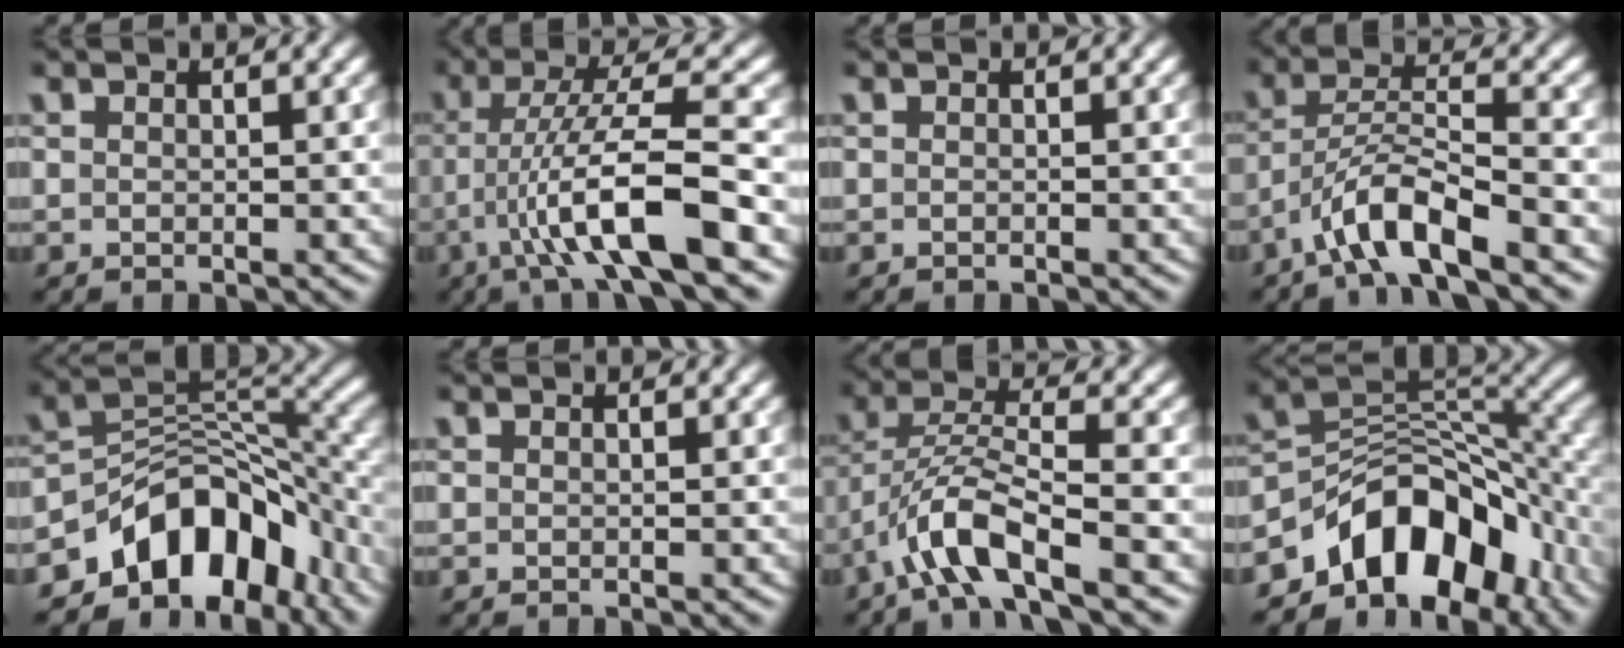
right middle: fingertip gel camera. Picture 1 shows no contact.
{"total": 8.7, "force": [-3.4, 1.4, 7.9], "torque": [-0.133, 0.014, -0.063]}
{"total": 0.0}
{"total": 5.4, "force": [-3.7, 0.9, 3.9], "torque": [-0.067, 0.009, -0.074]}
{"total": 10.0, "force": [-6.0, 6.0, 5.3], "torque": [-0.055, 0.003, -0.108]}
{"total": 0.0}
{"total": 6.2, "force": [-3.6, 1.5, 4.7], "torque": [-0.094, 0.005, -0.075]}
{"total": 10.3, "force": [-6.2, 6.0, 5.6], "torque": [-0.059, 0.006, -0.112]}